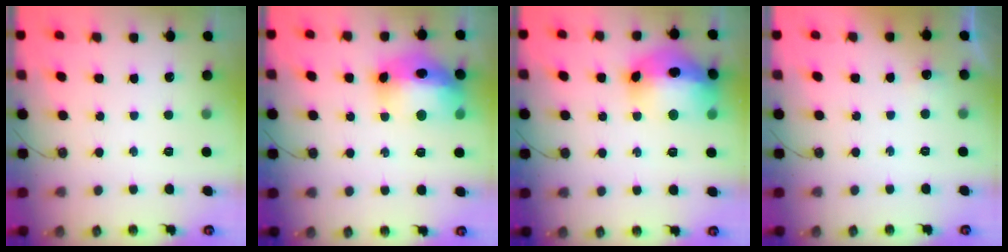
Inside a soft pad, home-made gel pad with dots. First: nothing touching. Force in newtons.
{"total": 16.4, "press": 16.3, "slide": 1.7}
{"total": 18.5, "press": 18.4, "slide": 1.8}
{"total": 5.4, "press": 4.0, "slide": 3.6}